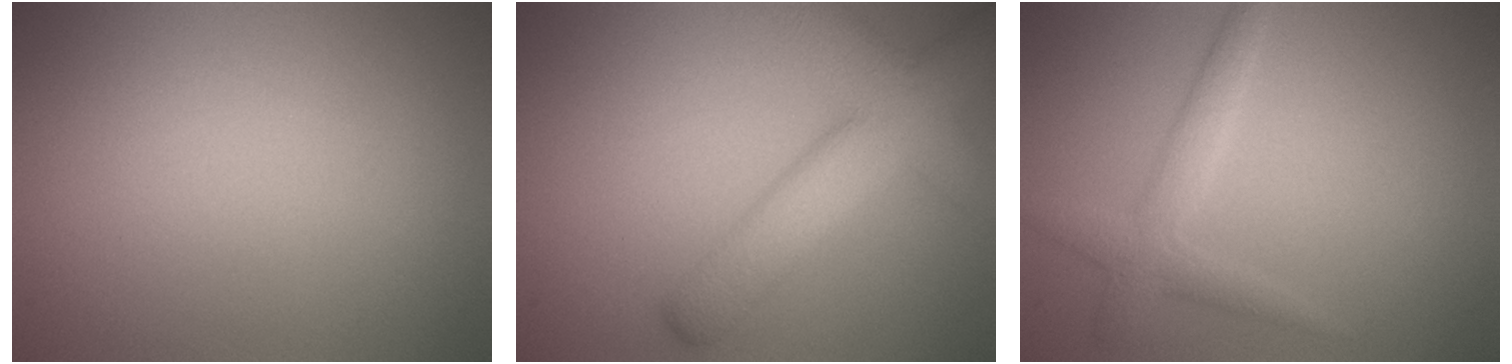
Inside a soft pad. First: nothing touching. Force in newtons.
{"total": 6.6, "press": 6.6, "slide": 0.3}
{"total": 2.4, "press": 2.4, "slide": 0.1}